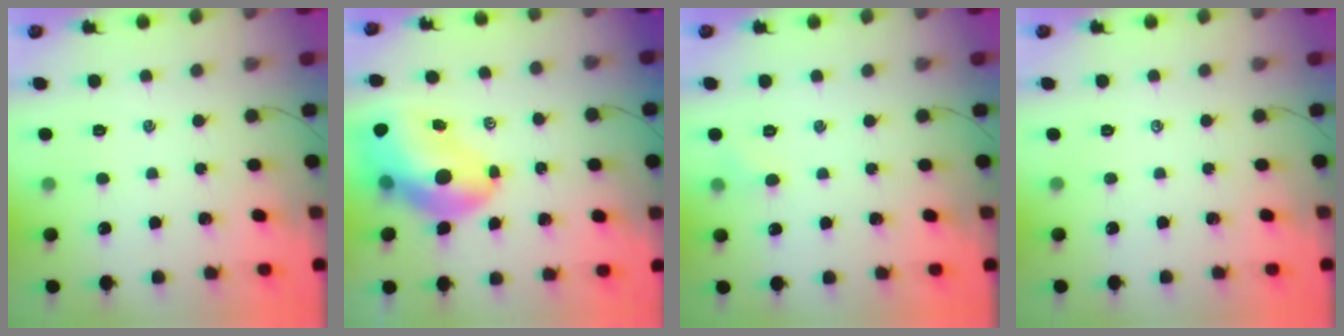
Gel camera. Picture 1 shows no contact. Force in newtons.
{"total": 15.6, "press": 15.0, "slide": 4.5}
{"total": 3.2, "press": 3.0, "slide": 1.1}
{"total": 0.0}